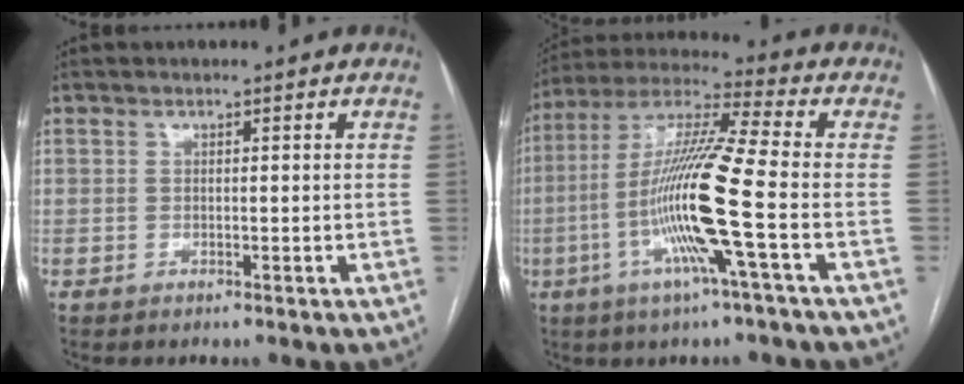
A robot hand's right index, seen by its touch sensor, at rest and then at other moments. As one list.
[{"total": 15.8, "force": [-4.1, -1.1, 15.2], "torque": [-0.301, -0.007, -0.090]}]